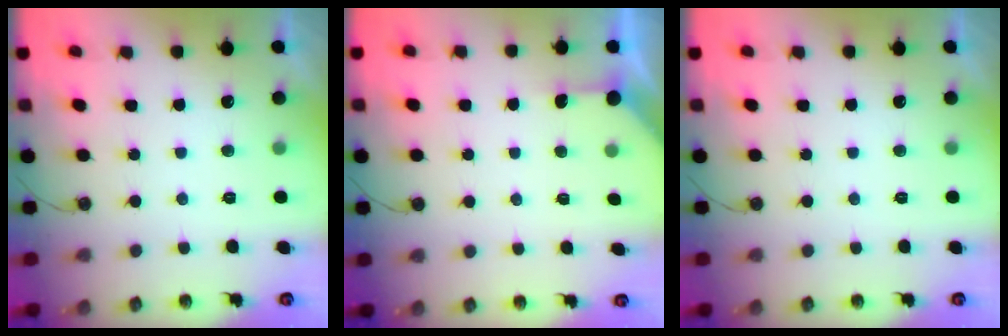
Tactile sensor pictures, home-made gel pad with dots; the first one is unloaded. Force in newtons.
{"total": 2.4, "press": 2.4, "slide": 0.3}
{"total": 0.0}